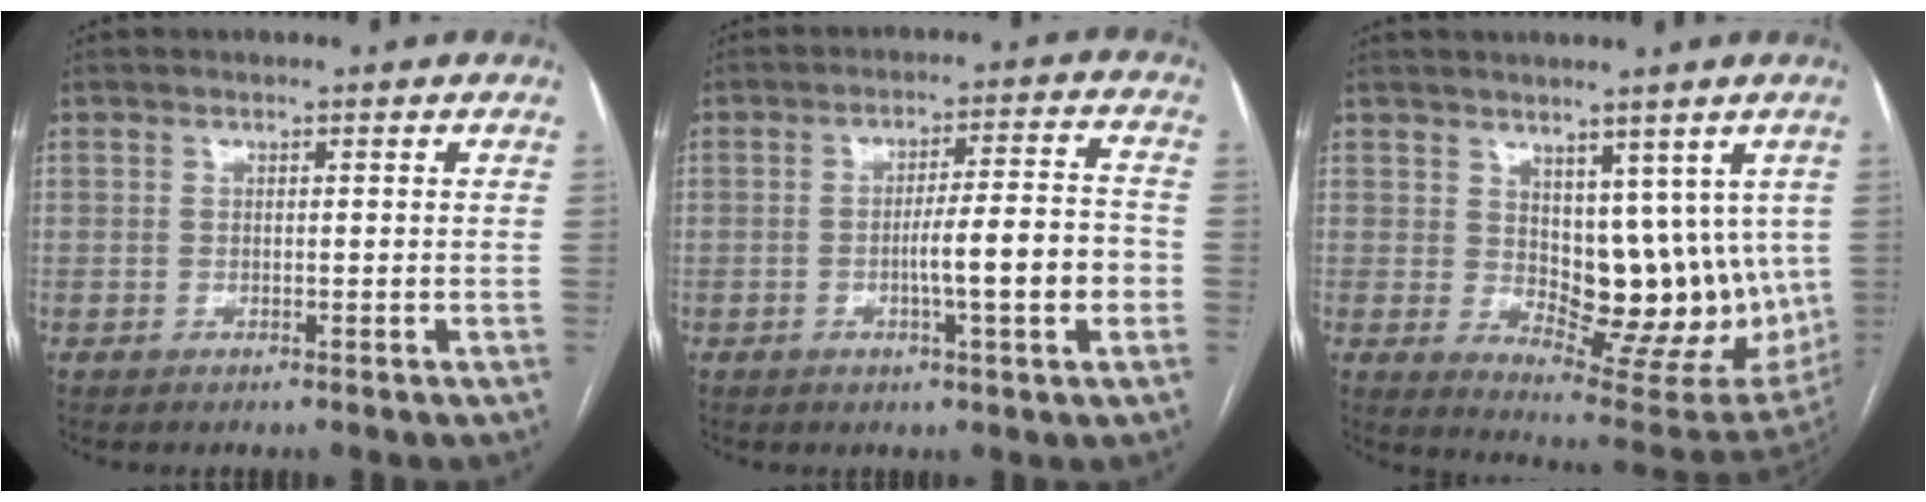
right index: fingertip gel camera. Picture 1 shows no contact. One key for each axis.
{"total": 9.4, "fx": -2.4, "fy": 0.5, "fz": 9.1, "tx": -0.137, "ty": 0.011, "tz": -0.035}
{"total": 13.3, "fx": 2.4, "fy": 7.4, "fz": 10.8, "tx": -0.129, "ty": -0.004, "tz": 0.060}